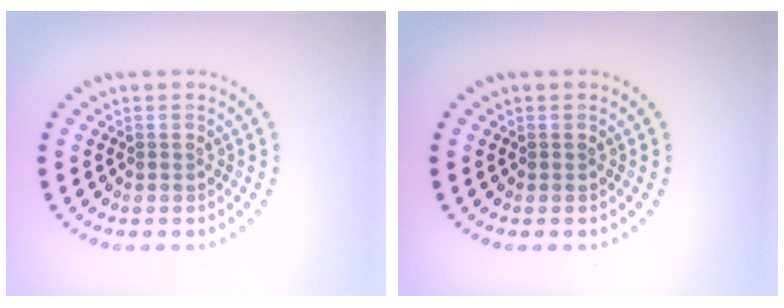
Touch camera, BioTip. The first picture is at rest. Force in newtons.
{"total": 0.0}